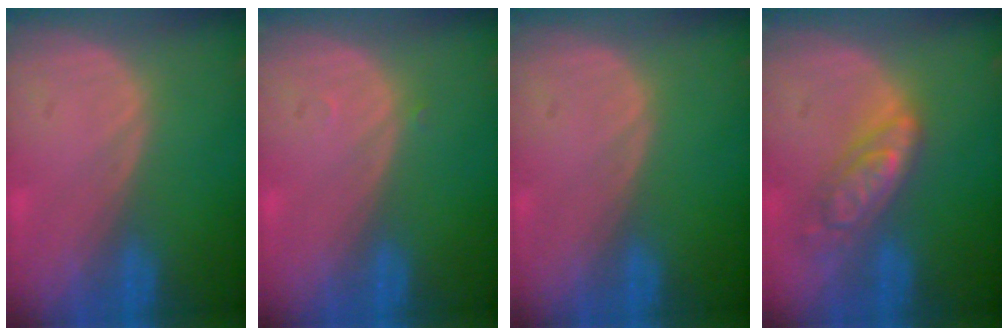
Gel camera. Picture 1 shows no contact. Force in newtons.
{"total": 0.5, "press": 0.4, "slide": 0.3}
{"total": 0.0}
{"total": 6.4, "press": 5.7, "slide": 3.0}